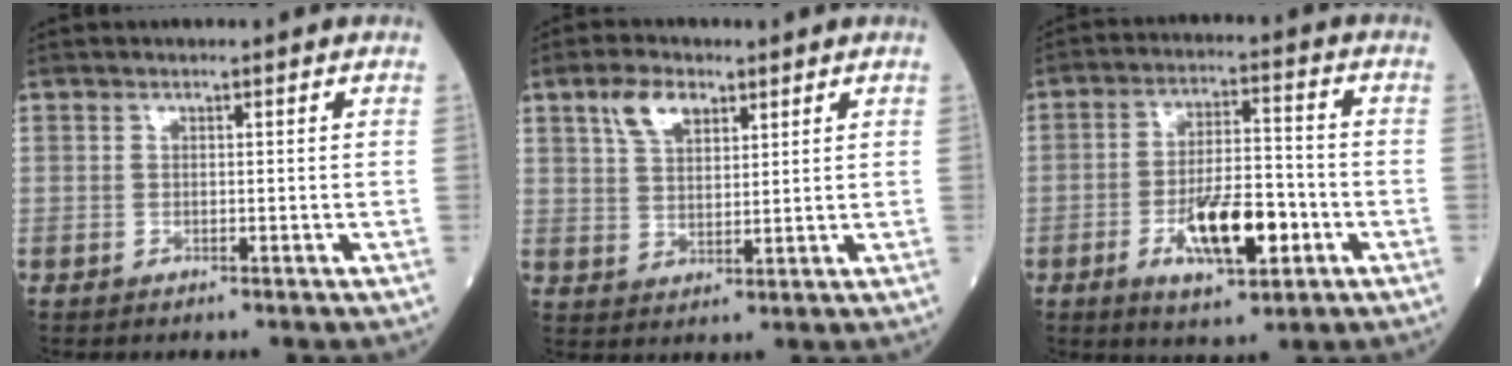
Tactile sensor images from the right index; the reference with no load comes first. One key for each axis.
{"total": 5.7, "fx": 3.3, "fy": 2.8, "fz": 3.7, "tx": -0.078, "ty": 0.011, "tz": 0.066}
{"total": 11.4, "fx": -4.0, "fy": 3.4, "fz": 10.1, "tx": -0.180, "ty": -0.002, "tz": -0.065}